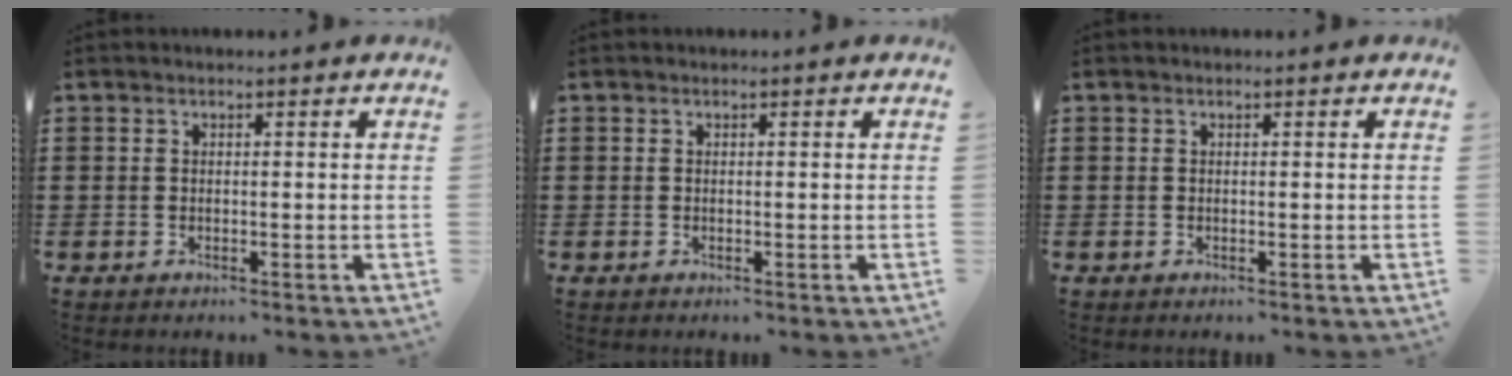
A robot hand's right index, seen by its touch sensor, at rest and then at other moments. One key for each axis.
{"total": 0.0}
{"total": 0.0}